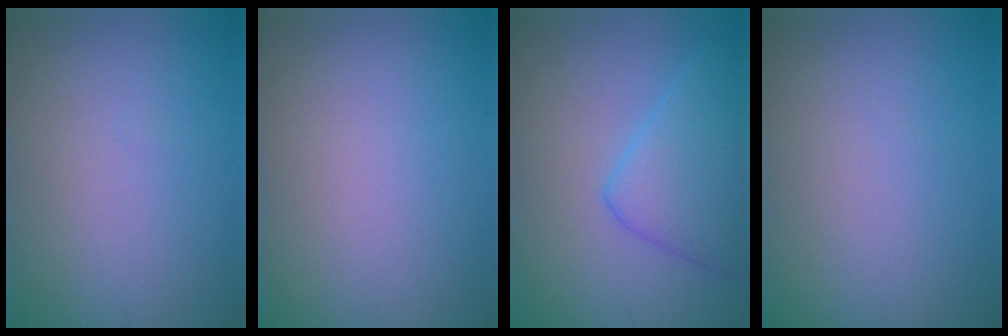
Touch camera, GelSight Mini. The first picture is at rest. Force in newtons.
{"total": 0.0}
{"total": 5.0, "press": 5.0, "slide": 0.4}
{"total": 0.0}